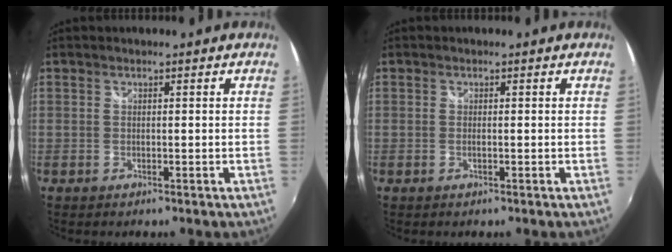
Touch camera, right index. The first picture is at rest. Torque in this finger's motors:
{"motor_torque": [-0.37, 0.07, -0.09, -0.01]}